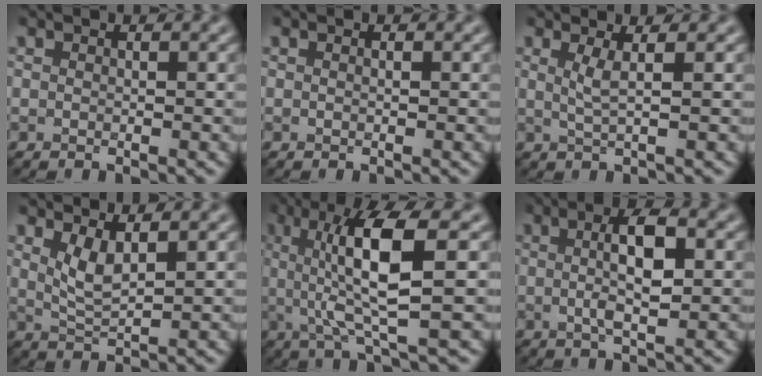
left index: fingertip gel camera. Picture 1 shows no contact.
{"total": 0.0}
{"total": 1.7, "force": [0.5, 0.4, 1.6], "torque": [-0.029, -0.005, 0.007]}
{"total": 2.5, "force": [1.3, 0.7, 2.0], "torque": [-0.043, -0.009, 0.030]}
{"total": 7.9, "force": [1.1, 1.7, 7.7], "torque": [-0.131, 0.001, 0.023]}
{"total": 4.5, "force": [0.4, 1.2, 4.3], "torque": [-0.080, 0.004, 0.005]}